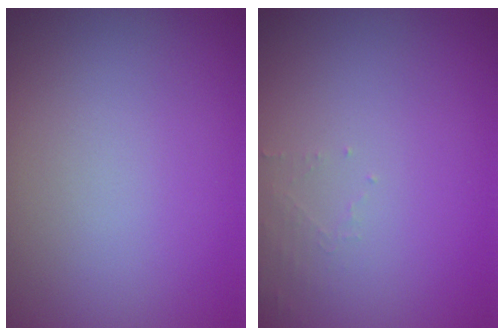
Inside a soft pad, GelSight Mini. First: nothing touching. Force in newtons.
{"total": 1.0, "press": 1.0, "slide": 0.2}